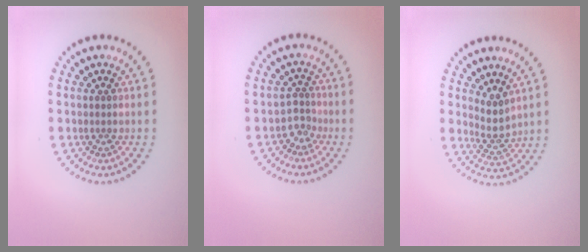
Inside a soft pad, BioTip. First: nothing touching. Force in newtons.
{"total": 1.6, "press": 1.1, "slide": 1.2}
{"total": 2.2, "press": 1.5, "slide": 1.6}